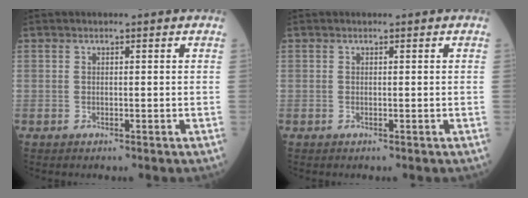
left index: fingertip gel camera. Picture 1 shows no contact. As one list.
[{"total": 0.0}]